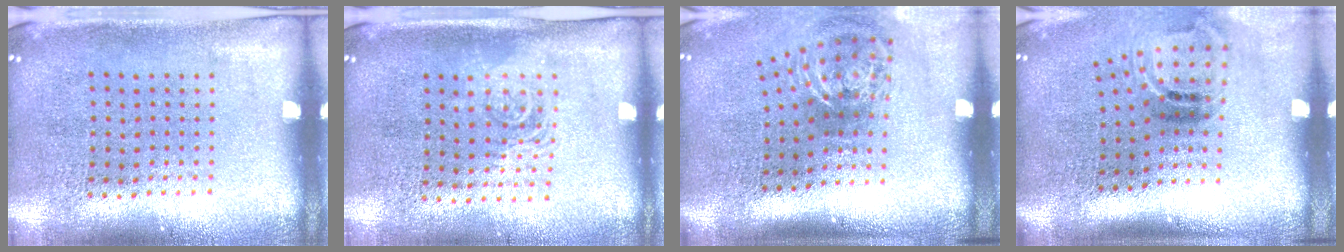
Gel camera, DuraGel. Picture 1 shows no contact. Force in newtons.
{"total": 1.4, "press": 1.2, "slide": 0.7}
{"total": 2.0, "press": 1.2, "slide": 1.6}
{"total": 1.9, "press": 1.2, "slide": 1.5}